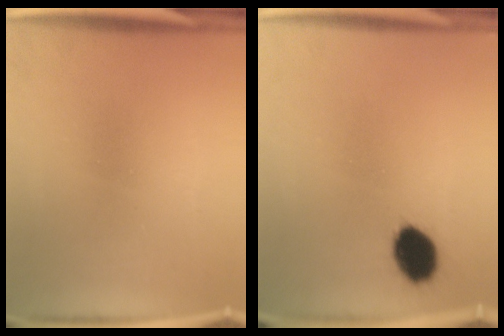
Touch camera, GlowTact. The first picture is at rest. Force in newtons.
{"total": 7.9}